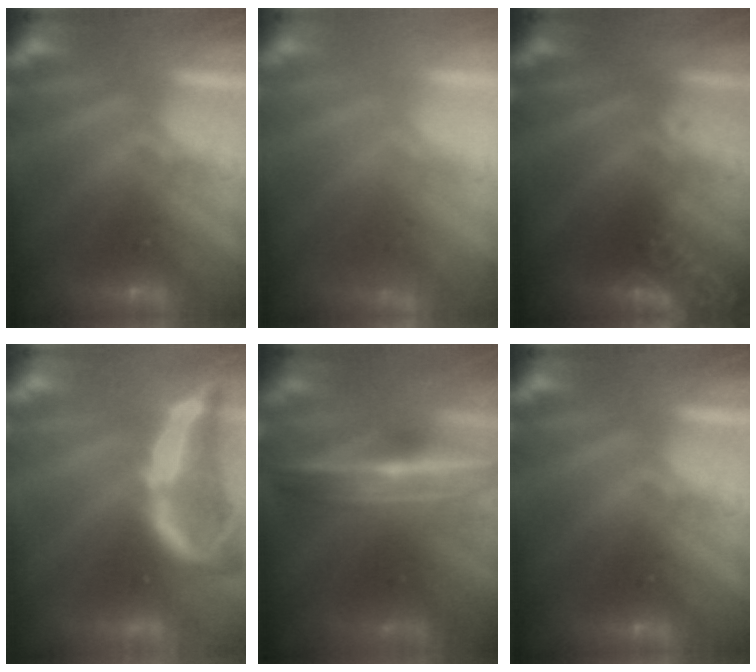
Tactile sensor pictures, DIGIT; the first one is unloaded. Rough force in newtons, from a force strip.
{"total": 1.0}
{"total": 2.8}
{"total": 1.9}
{"total": 5.8}
{"total": 0.0}